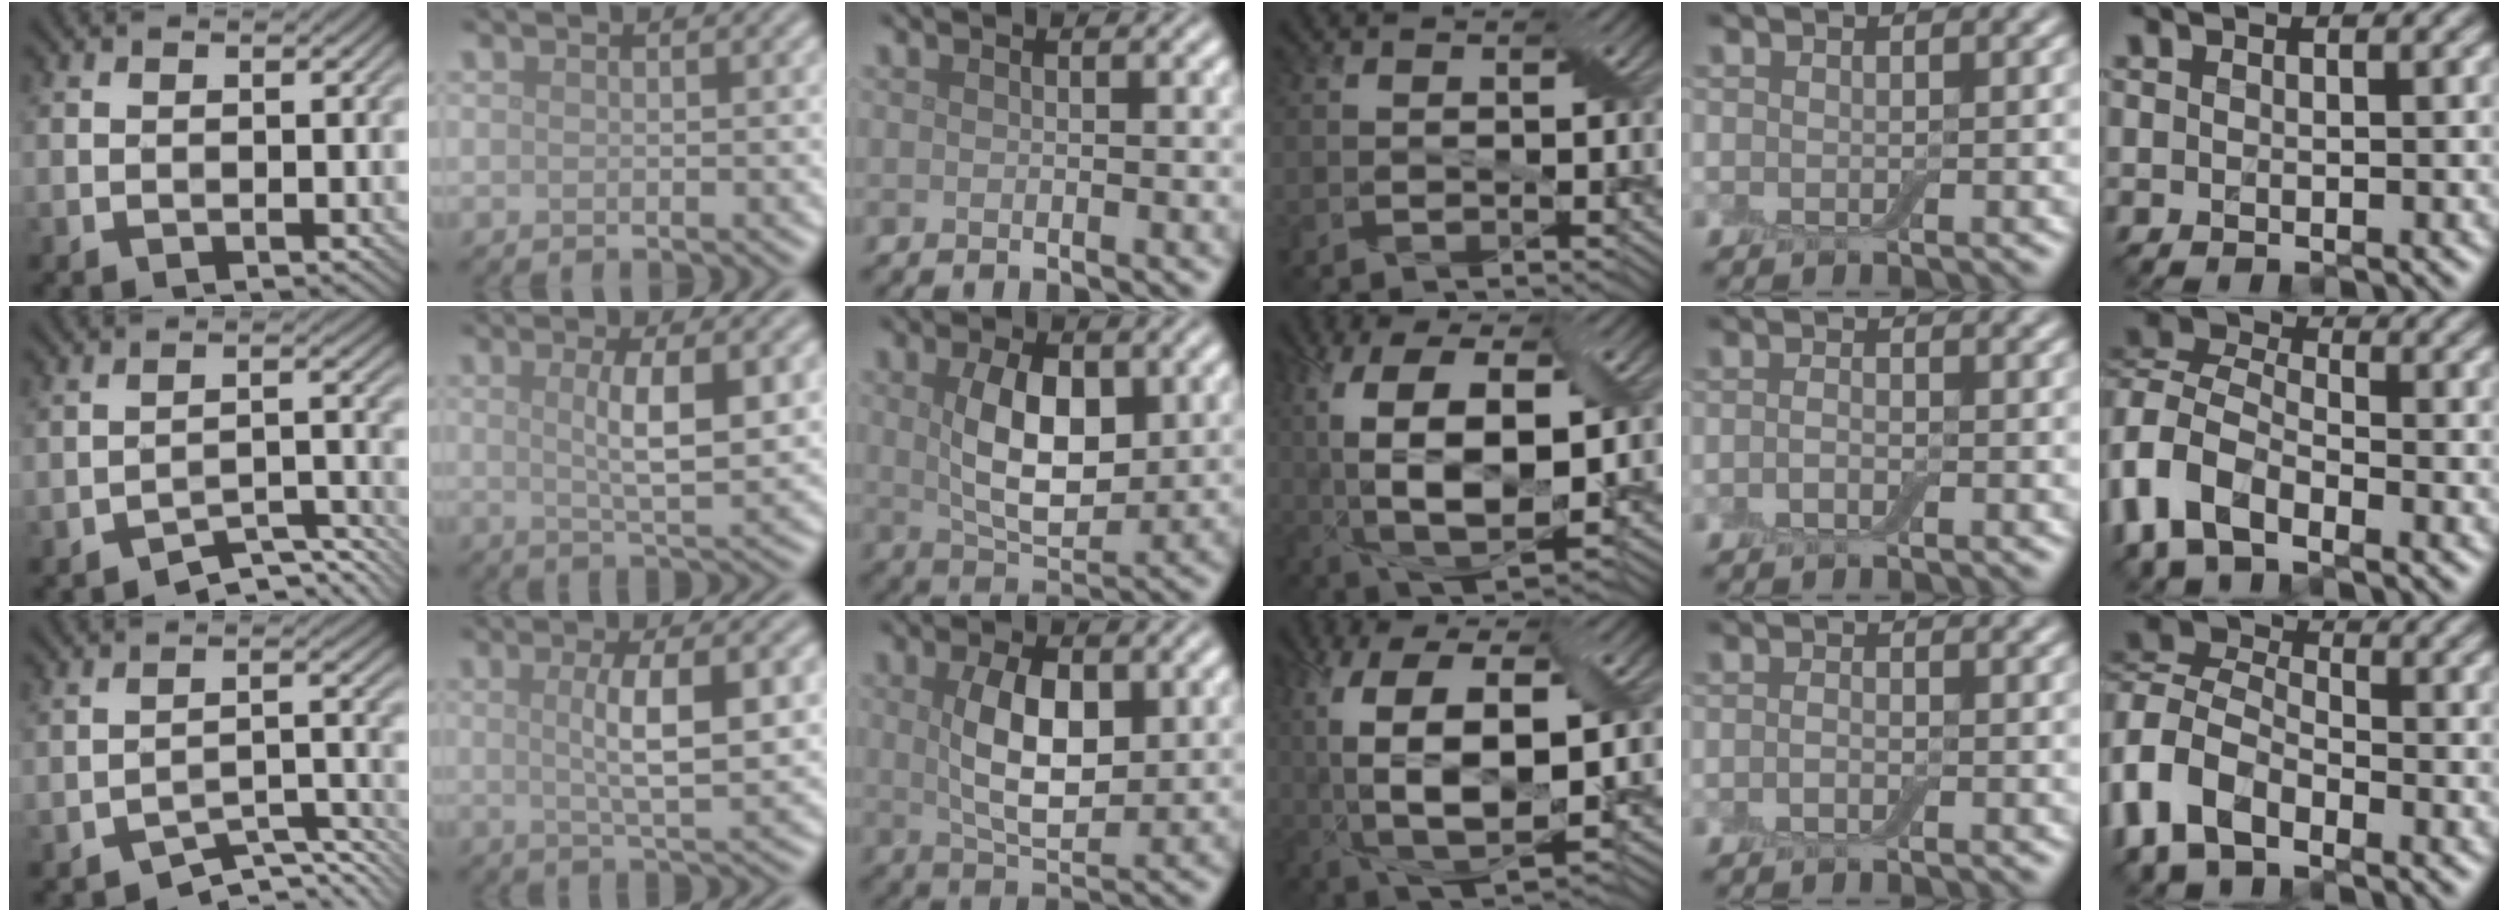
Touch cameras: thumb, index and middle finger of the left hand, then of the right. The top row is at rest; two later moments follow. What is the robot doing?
{"motion": "wrap", "object": "bandage"}